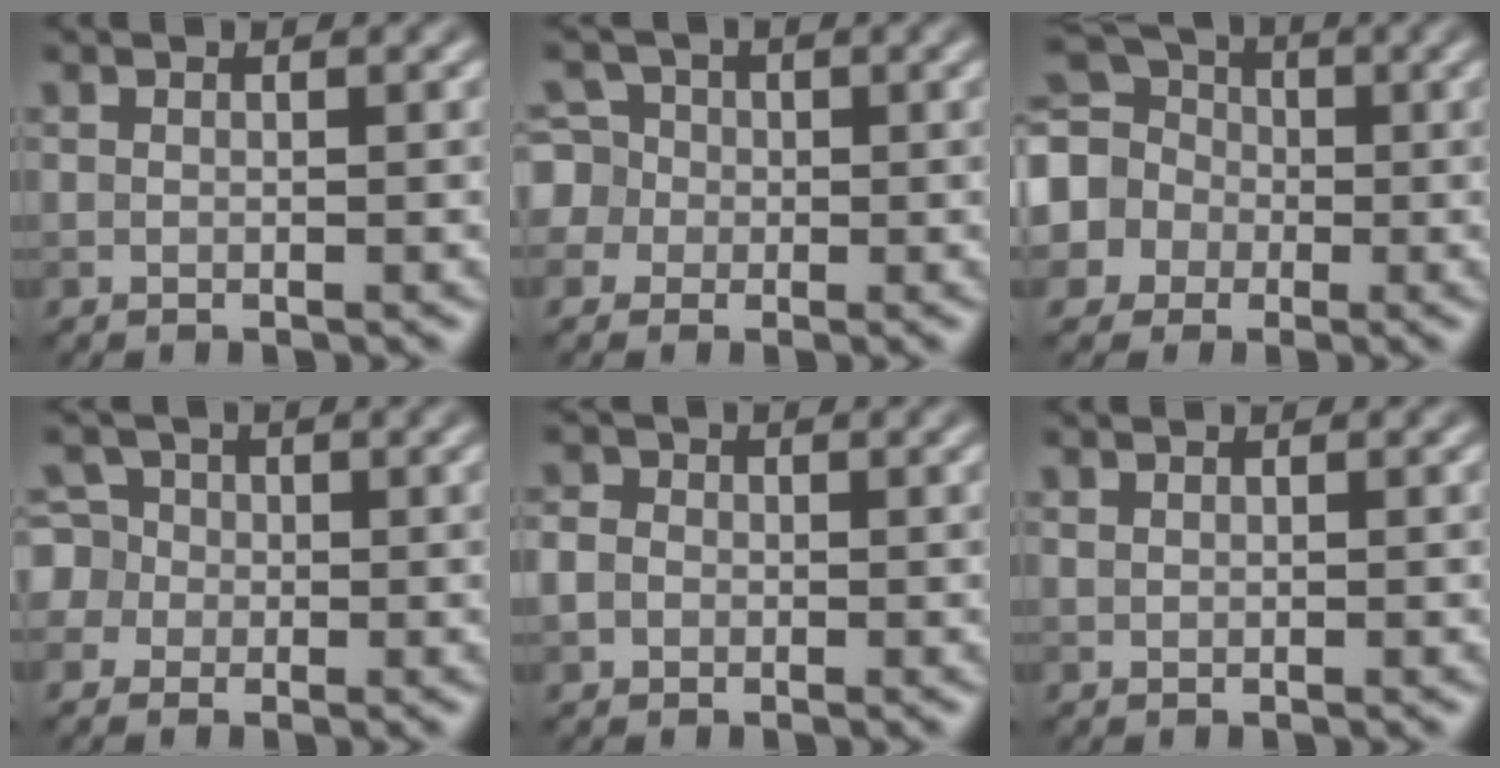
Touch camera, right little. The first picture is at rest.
{"total": 5.2, "force": [0.0, 5.0, 1.4], "torque": [-0.023, 0.032, -0.026]}
{"total": 9.4, "force": [0.1, 8.6, 3.8], "torque": [-0.107, 0.023, -0.043]}
{"total": 4.7, "force": [-0.4, 4.5, 1.3], "torque": [-0.016, 0.029, -0.040]}
{"total": 2.3, "force": [-0.1, 2.1, 1.0], "torque": [-0.010, 0.013, -0.016]}
{"total": 0.0}